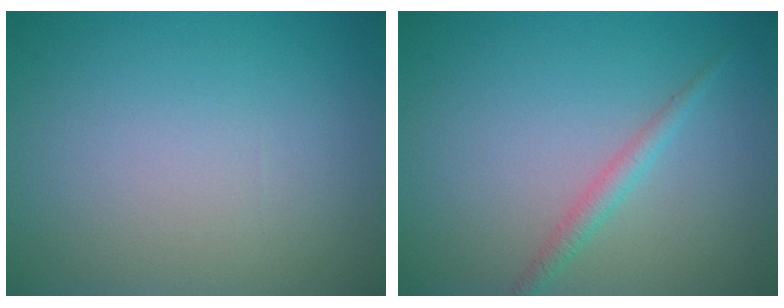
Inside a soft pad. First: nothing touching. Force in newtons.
{"total": 1.6, "press": 1.6, "slide": 0.1}